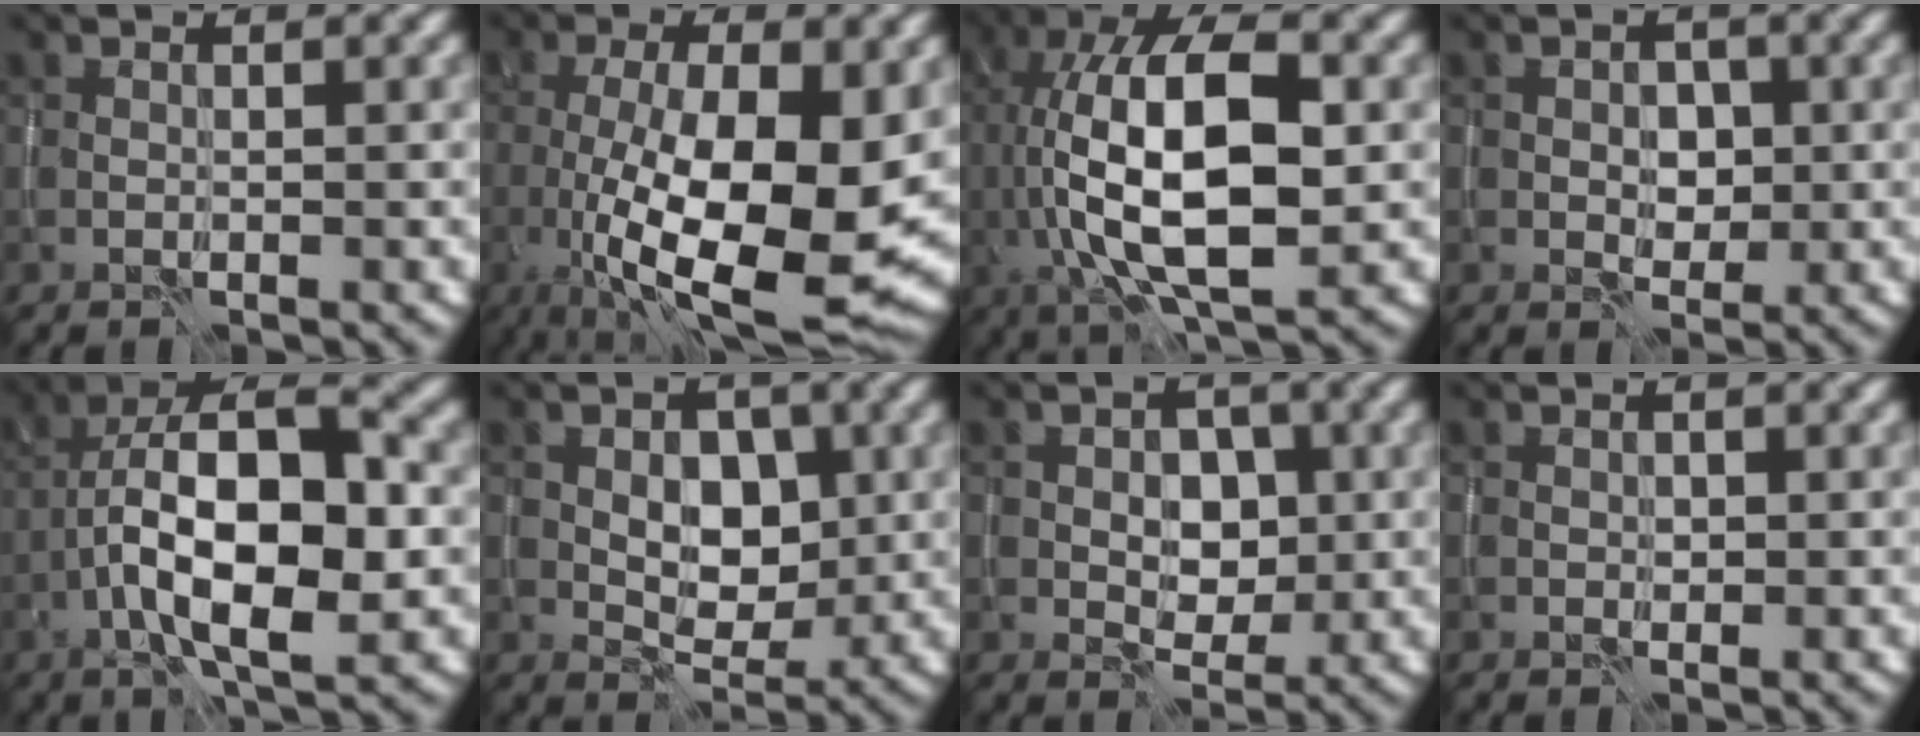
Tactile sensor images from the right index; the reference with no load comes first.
{"total": 12.9, "force": [-1.8, 4.5, 11.9], "torque": [-0.191, -0.022, -0.030]}
{"total": 12.9, "force": [0.5, 5.6, 11.6], "torque": [-0.215, 0.014, 0.001]}
{"total": 2.4, "force": [0.1, 1.8, 1.5], "torque": [-0.027, -0.002, 0.000]}
{"total": 11.2, "force": [-2.0, 4.3, 10.2], "torque": [-0.174, 0.015, -0.035]}
{"total": 4.4, "force": [0.4, 3.0, 3.2], "torque": [-0.043, -0.004, 0.008]}
{"total": 3.7, "force": [0.1, 2.8, 2.5], "torque": [-0.036, -0.004, 0.002]}
{"total": 0.6, "force": [0.0, 0.6, 0.3], "torque": [-0.005, -0.002, 0.004]}